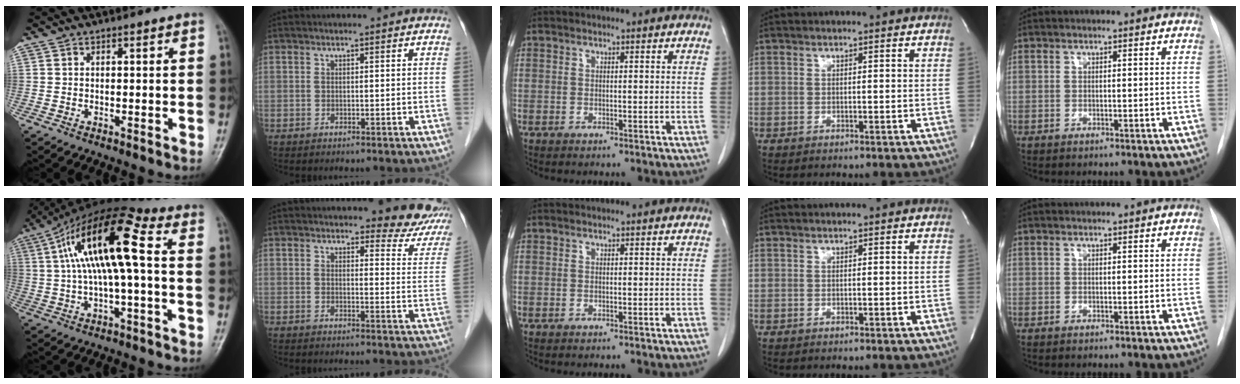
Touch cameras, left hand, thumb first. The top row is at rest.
{"thumb": {"total": 14.7, "force": [1.7, 4.0, 14.0], "torque": [-0.269, 0.045, 0.024]}, "index": {"total": 9.7, "force": [9.0, 2.2, 3.0], "torque": [-0.007, -0.032, 0.078]}}